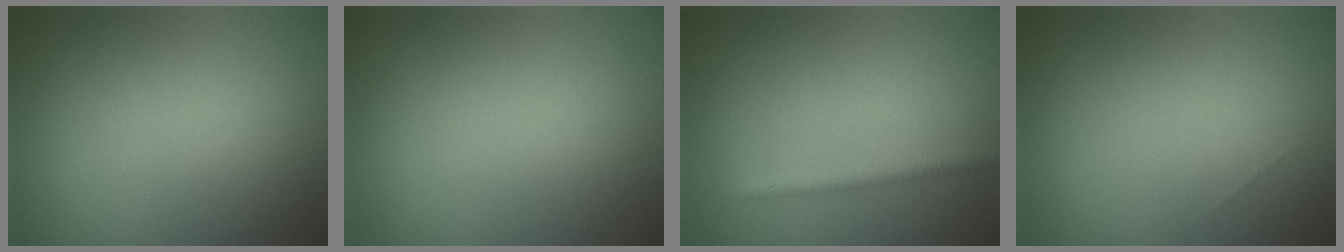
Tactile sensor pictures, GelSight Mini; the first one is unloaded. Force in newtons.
{"total": 0.0}
{"total": 1.9, "press": 1.9, "slide": 0.2}
{"total": 0.0}